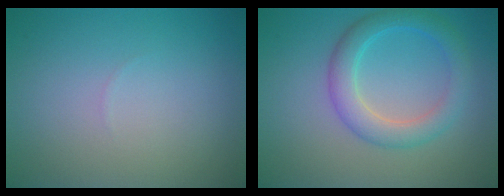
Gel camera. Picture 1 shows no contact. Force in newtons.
{"total": 3.8, "press": 3.8, "slide": 0.1}